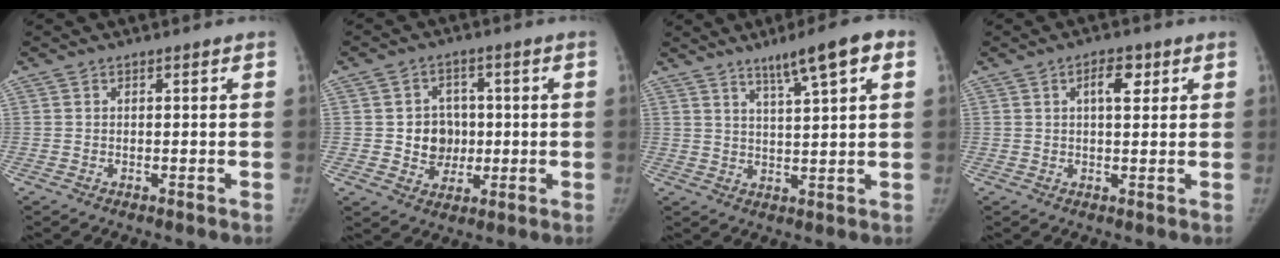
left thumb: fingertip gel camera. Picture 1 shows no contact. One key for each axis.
{"total": 7.2, "fx": -0.1, "fy": 6.6, "fz": 3.0, "tx": -0.003, "ty": 0.008, "tz": 0.001}
{"total": 8.8, "fx": 4.8, "fy": 1.1, "fz": 7.2, "tx": -0.109, "ty": -0.012, "tz": 0.076}
{"total": 4.5, "fx": 1.8, "fy": 2.2, "fz": 3.6, "tx": -0.043, "ty": -0.004, "tz": 0.024}